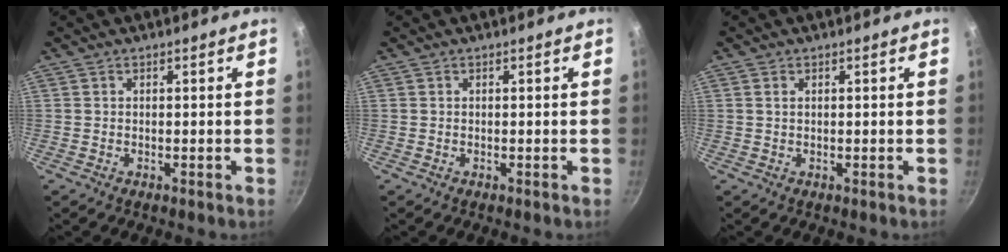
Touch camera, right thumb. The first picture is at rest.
{"total": 0.0}
{"total": 0.9, "force": [0.3, 0.6, 0.6], "torque": [-0.011, 0.002, 0.006]}